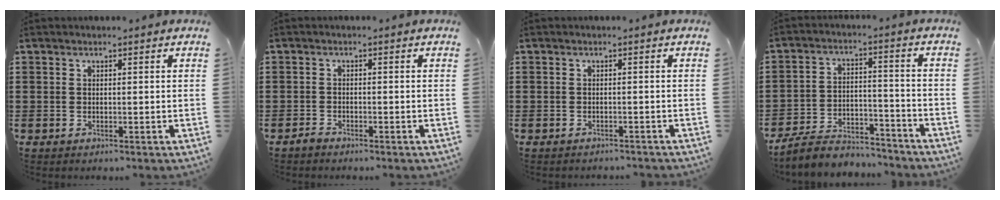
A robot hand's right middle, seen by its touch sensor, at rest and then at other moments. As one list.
[{"total": 1.1, "force": [-1.0, 0.3, 0.4], "torque": [-0.018, -0.004, -0.023]}, {"total": 0.9, "force": [-0.9, 0.1, 0.0], "torque": [-0.002, 0.001, -0.019]}, {"total": 6.0, "force": [-5.6, 1.5, 1.4], "torque": [-0.034, 0.011, -0.112]}]